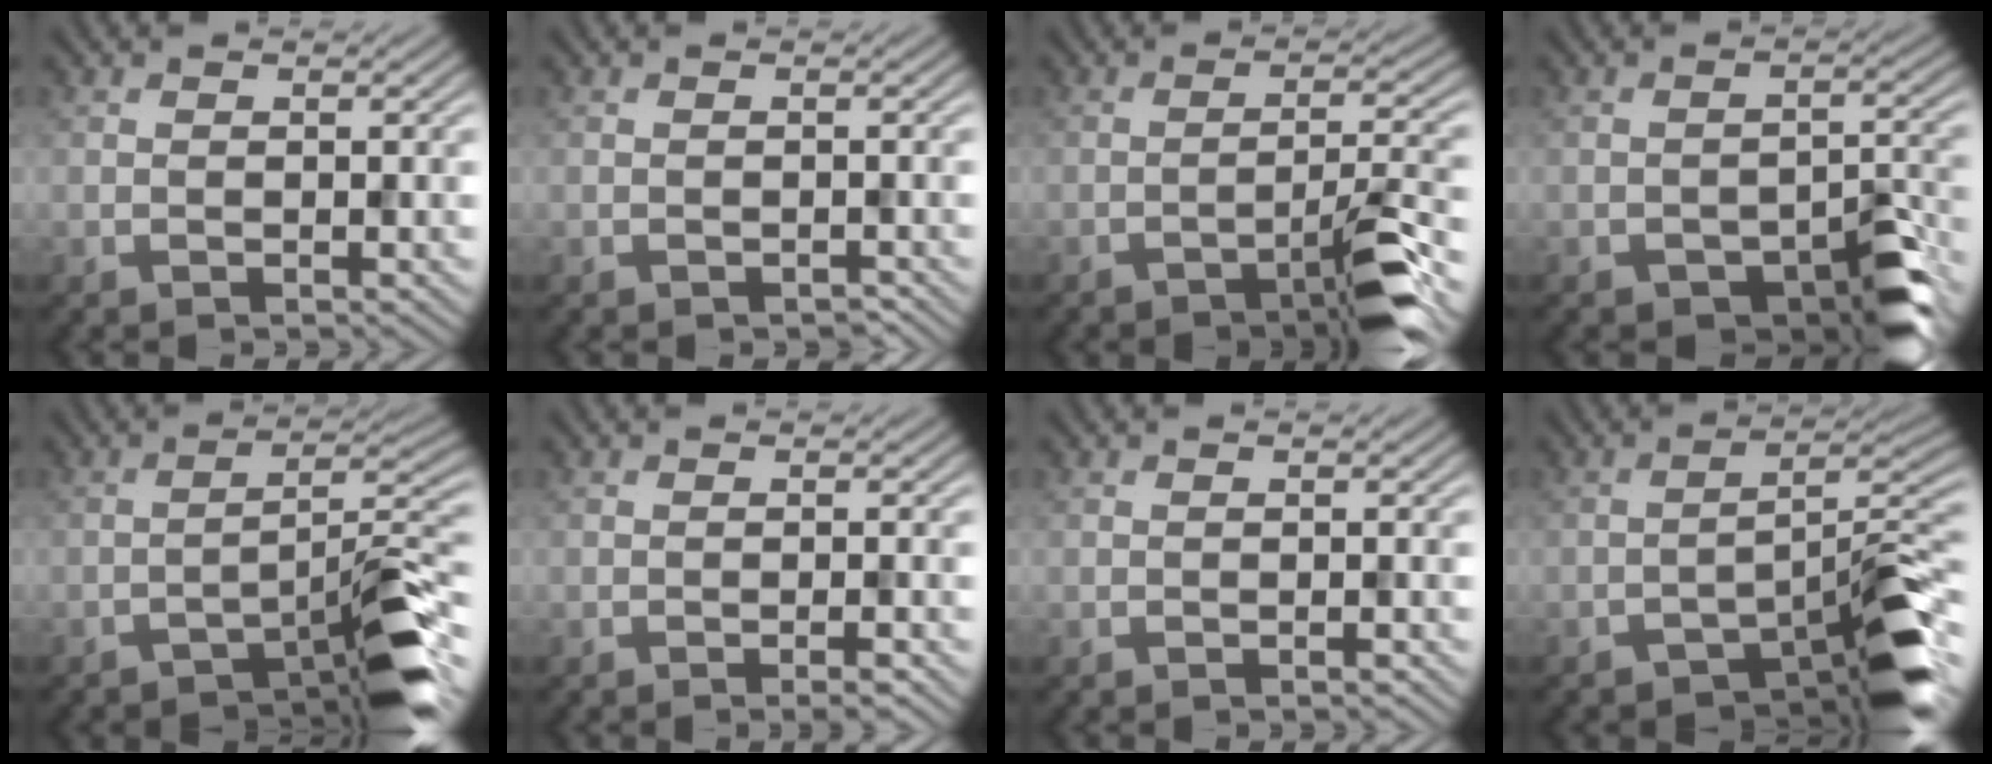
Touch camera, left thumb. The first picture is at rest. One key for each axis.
{"total": 0.7, "fx": -0.6, "fy": 0.2, "fz": 0.3, "tx": -0.002, "ty": -0.003, "tz": -0.008}
{"total": 5.1, "fx": -3.3, "fy": 0.5, "fz": 3.9, "tx": -0.056, "ty": 0.014, "tz": -0.061}
{"total": 6.3, "fx": -3.7, "fy": 2.8, "fz": 4.3, "tx": -0.053, "ty": 0.002, "tz": -0.052}
{"total": 8.5, "fx": -6.0, "fy": 1.3, "fz": 5.9, "tx": -0.077, "ty": 0.022, "tz": -0.099}
{"total": 1.6, "fx": -0.8, "fy": 0.1, "fz": 1.4, "tx": -0.018, "ty": 0.004, "tz": -0.017}
{"total": 0.5, "fx": -0.4, "fy": 0.0, "fz": 0.4, "tx": -0.004, "ty": 0.001, "tz": -0.006}
{"total": 9.3, "fx": -6.4, "fy": 2.0, "fz": 6.4, "tx": -0.085, "ty": 0.015, "tz": -0.105}